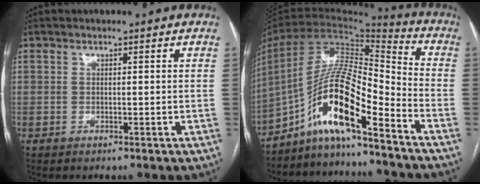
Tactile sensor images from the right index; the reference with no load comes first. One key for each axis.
{"total": 14.4, "fx": -9.1, "fy": 2.0, "fz": 10.9, "tx": -0.202, "ty": 0.019, "tz": -0.162}